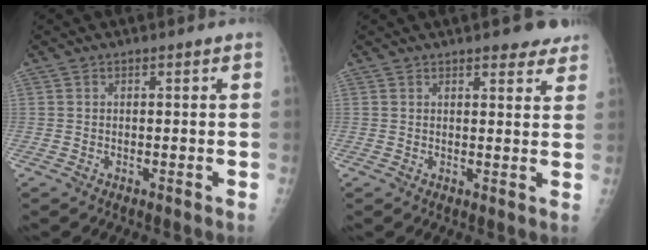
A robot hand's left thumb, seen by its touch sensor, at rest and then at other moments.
{"total": 5.5, "force": [4.2, 1.9, 3.0], "torque": [-0.011, -0.014, 0.047]}